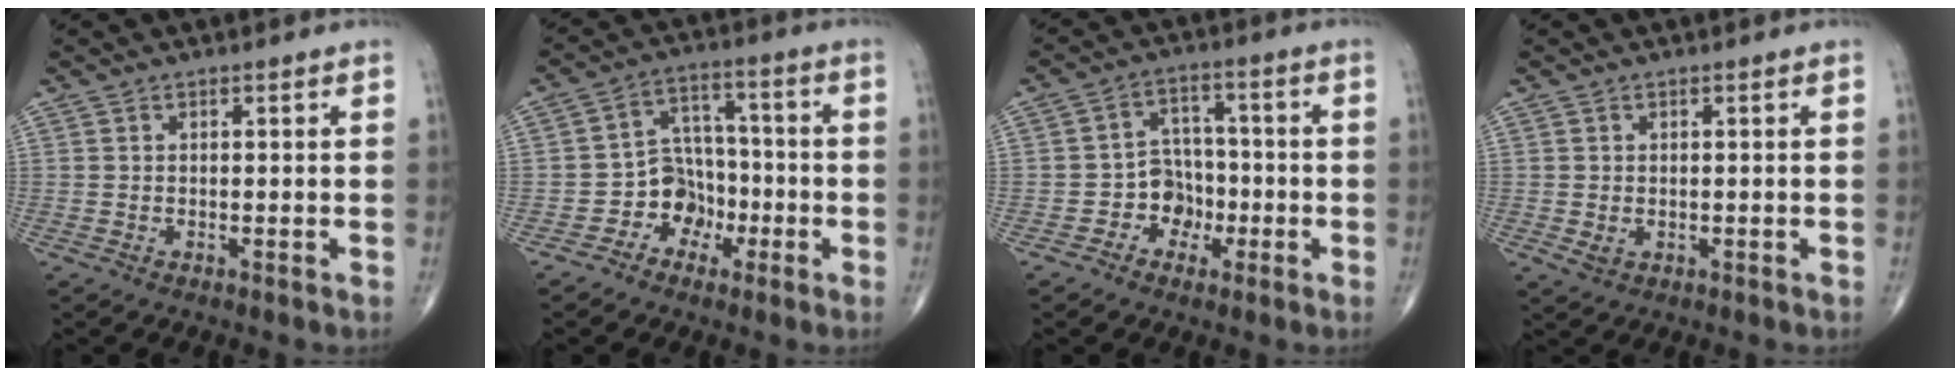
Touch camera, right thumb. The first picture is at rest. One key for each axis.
{"total": 7.8, "fx": -3.3, "fy": 6.5, "fz": 2.8, "tx": 0.002, "ty": 0.043, "tz": -0.062}
{"total": 6.4, "fx": -2.4, "fy": 5.4, "fz": 2.4, "tx": 0.003, "ty": 0.030, "tz": -0.047}
{"total": 1.7, "fx": -0.2, "fy": 1.3, "fz": 1.0, "tx": -0.012, "ty": -0.002, "tz": 0.003}